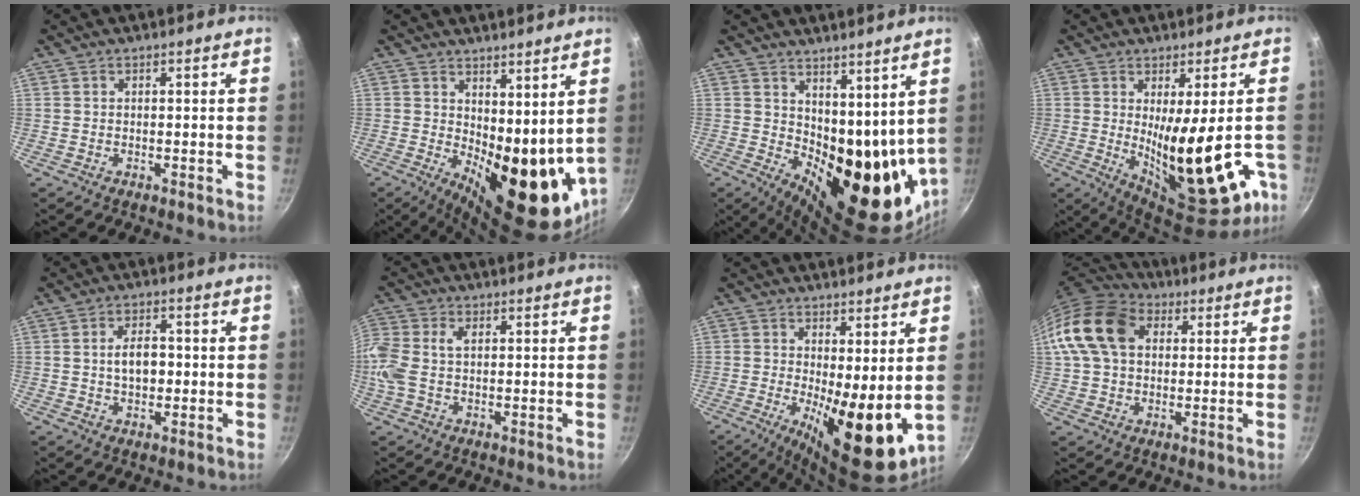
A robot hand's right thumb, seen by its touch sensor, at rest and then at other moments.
{"total": 17.0, "force": [3.0, 7.9, 14.7], "torque": [-0.154, -0.042, 0.064]}
{"total": 17.8, "force": [5.9, 9.4, 13.9], "torque": [-0.158, -0.053, 0.117]}
{"total": 21.4, "force": [-3.3, 6.8, 20.0], "torque": [-0.273, -0.040, -0.024]}
{"total": 5.3, "force": [-0.1, 3.2, 4.2], "torque": [-0.052, 0.011, -0.002]}
{"total": 7.6, "force": [0.6, 4.8, 5.9], "torque": [-0.133, 0.013, 0.003]}
{"total": 13.5, "force": [0.0, 4.8, 12.6], "torque": [-0.160, -0.025, 0.010]}
{"total": 14.5, "force": [3.2, 10.6, 9.3], "torque": [-0.161, 0.021, 0.042]}